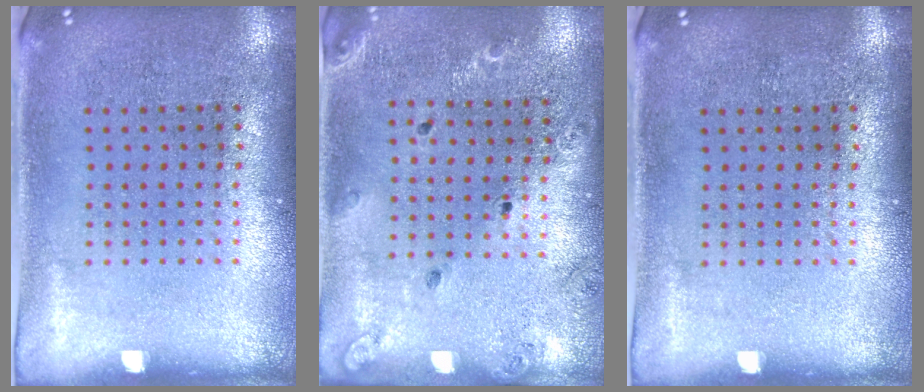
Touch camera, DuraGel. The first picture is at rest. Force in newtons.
{"total": 1.4, "press": 1.4, "slide": 0.2}
{"total": 0.0}